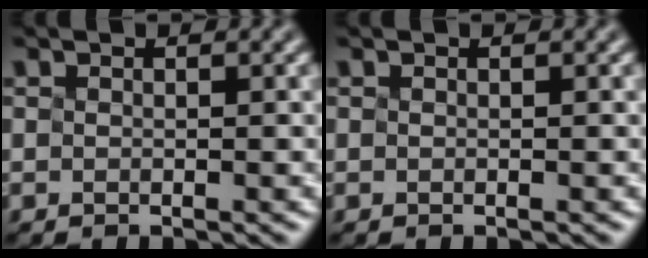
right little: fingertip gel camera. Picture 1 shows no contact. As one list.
[{"total": 0.0}]